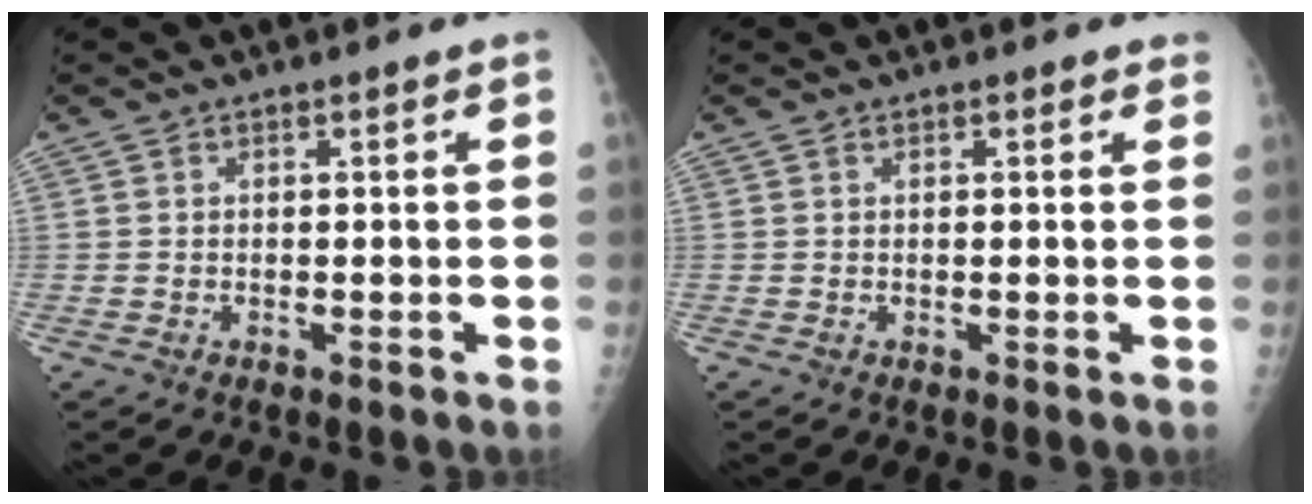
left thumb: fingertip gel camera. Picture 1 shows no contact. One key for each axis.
{"total": 0.9, "fx": 0.7, "fy": 0.4, "fz": 0.5, "tx": -0.002, "ty": -0.002, "tz": 0.004}